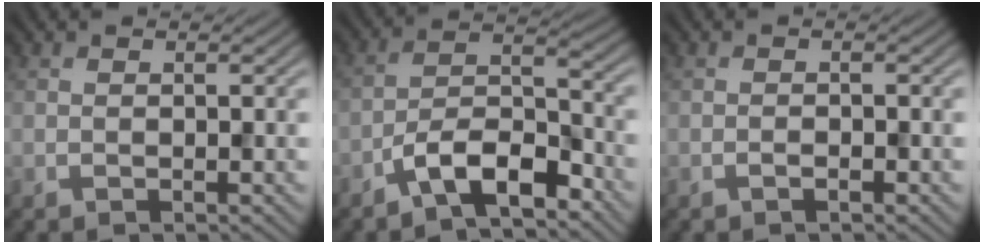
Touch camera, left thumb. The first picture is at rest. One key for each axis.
{"total": 7.7, "fx": -5.3, "fy": 2.5, "fz": 4.9, "tx": -0.088, "ty": 0.010, "tz": -0.112}
{"total": 0.8, "fx": -0.5, "fy": 0.2, "fz": 0.5, "tx": -0.009, "ty": 0.001, "tz": -0.009}